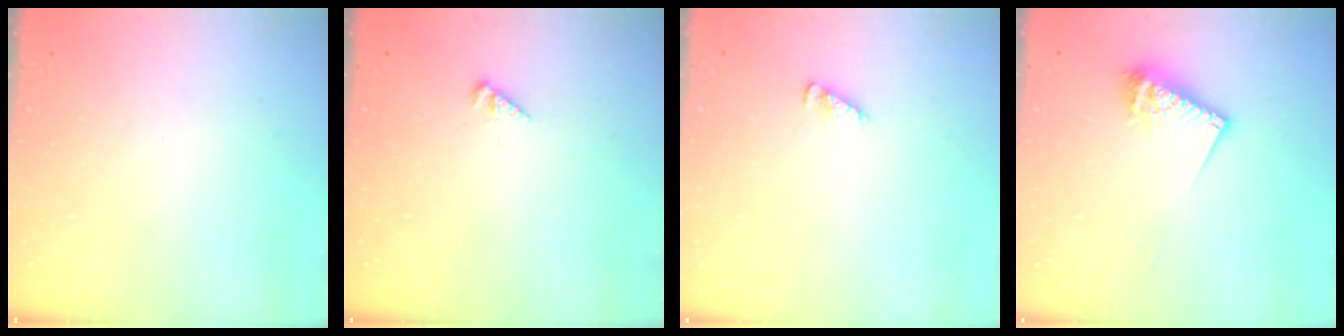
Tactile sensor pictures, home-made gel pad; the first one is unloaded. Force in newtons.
{"total": 1.5, "press": 1.5, "slide": 0.3}
{"total": 2.1, "press": 2.1, "slide": 0.3}
{"total": 9.9, "press": 9.9, "slide": 1.3}